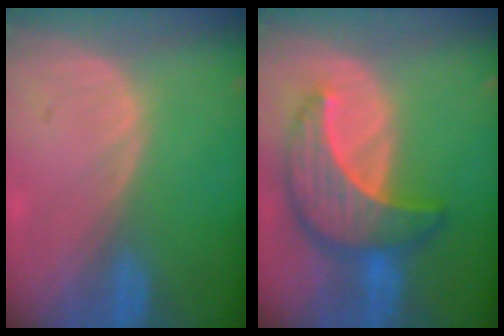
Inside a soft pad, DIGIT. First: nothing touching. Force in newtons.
{"total": 9.6, "press": 9.5, "slide": 0.8}